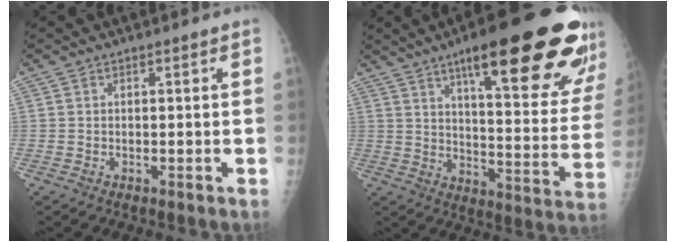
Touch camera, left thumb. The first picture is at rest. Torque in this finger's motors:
{"motor_torque": [3.29, 1.72, 1.71, -1.06, 0.30]}